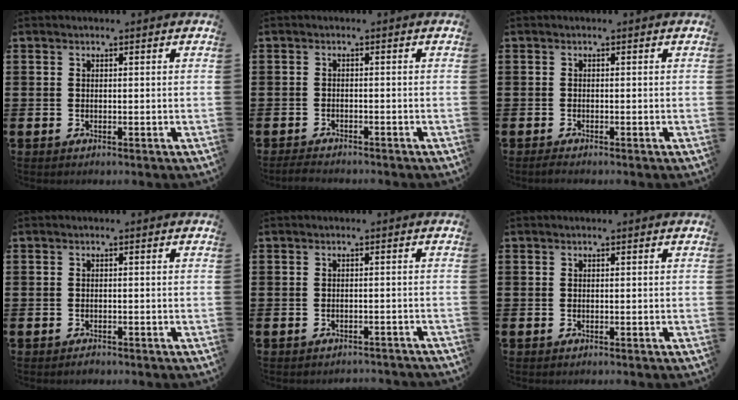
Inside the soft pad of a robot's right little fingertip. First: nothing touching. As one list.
[{"total": 1.5, "force": [-1.5, 0.1, 0.3], "torque": [-0.008, 0.004, -0.030]}, {"total": 0.8, "force": [-0.7, 0.1, 0.5], "torque": [-0.008, -0.002, -0.013]}, {"total": 0.5, "force": [-0.5, 0.2, 0.0], "torque": [0.005, -0.006, -0.012]}, {"total": 0.8, "force": [-0.8, 0.0, 0.0], "torque": [-0.002, 0.000, -0.016]}, {"total": 0.0}]